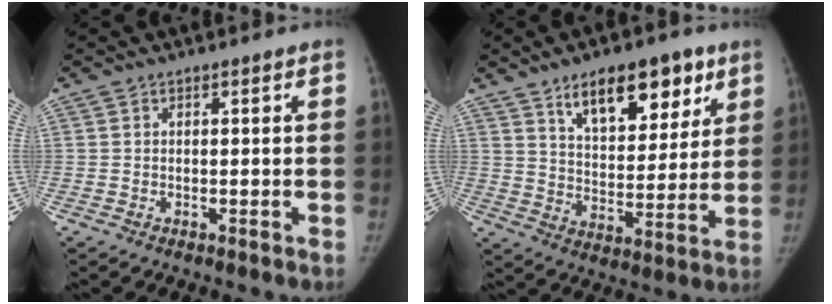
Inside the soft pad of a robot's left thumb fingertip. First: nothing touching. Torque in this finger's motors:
{"motor_torque": [0.99, 1.15, 0.58, -0.56, 0.04]}